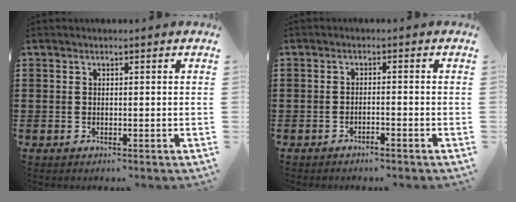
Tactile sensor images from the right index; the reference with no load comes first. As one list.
[{"total": 1.3, "force": [-1.1, -0.2, 0.7], "torque": [-0.014, -0.005, -0.020]}]